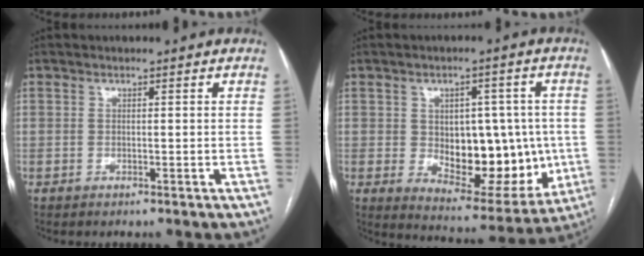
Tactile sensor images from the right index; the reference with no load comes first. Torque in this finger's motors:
{"motor_torque": [1.28, 0.67, 0.25, 0.08]}